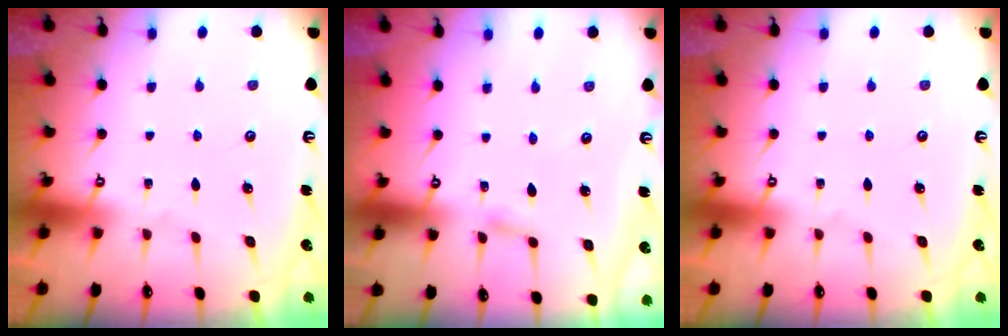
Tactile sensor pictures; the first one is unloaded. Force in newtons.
{"total": 2.3, "press": 2.2, "slide": 0.2}
{"total": 0.0}